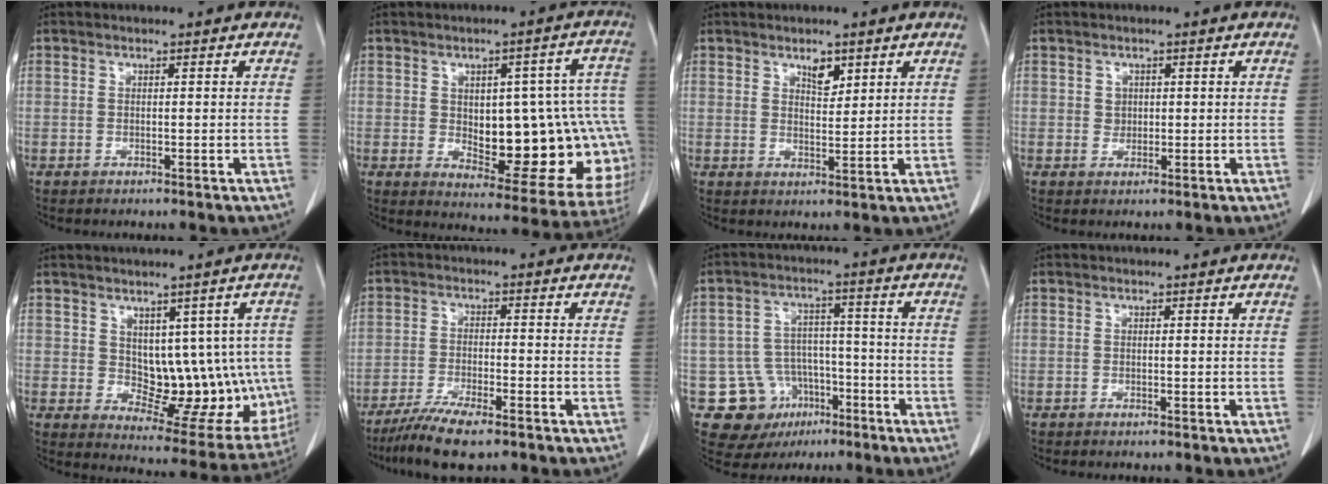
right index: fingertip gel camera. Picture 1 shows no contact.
{"total": 20.4, "force": [-1.4, 7.9, 18.7], "torque": [-0.166, 0.037, 0.015]}
{"total": 3.0, "force": [1.9, 1.3, 1.9], "torque": [-0.031, -0.005, 0.036]}
{"total": 1.5, "force": [0.5, 1.4, 0.4], "torque": [-0.001, 0.001, 0.011]}
{"total": 12.8, "force": [0.9, 7.1, 10.6], "torque": [-0.107, 0.009, 0.039]}
{"total": 8.3, "force": [-6.3, 1.0, 5.3], "torque": [-0.091, -0.020, -0.107]}
{"total": 11.1, "force": [-5.2, 9.5, 2.5], "torque": [-0.044, 0.038, -0.068]}
{"total": 0.6, "force": [-0.5, 0.0, 0.3], "torque": [-0.007, -0.002, -0.008]}